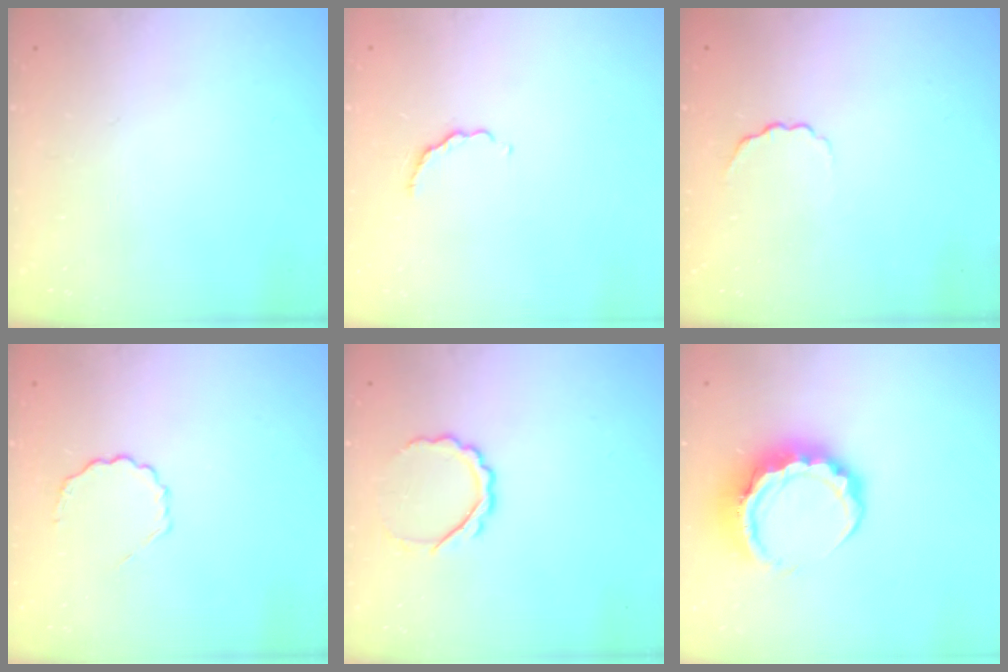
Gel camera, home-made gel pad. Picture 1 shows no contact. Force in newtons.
{"total": 3.4, "press": 3.3, "slide": 0.6}
{"total": 2.1, "press": 2.0, "slide": 0.8}
{"total": 4.0, "press": 3.9, "slide": 1.0}
{"total": 6.0, "press": 6.0, "slide": 0.4}
{"total": 9.7, "press": 9.5, "slide": 1.9}